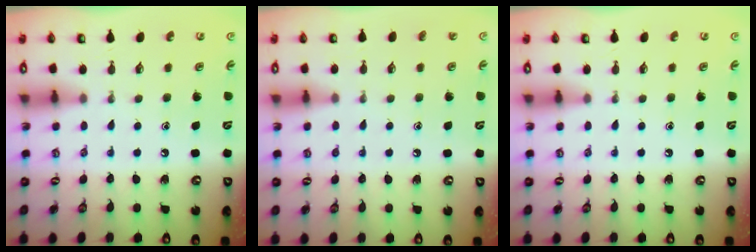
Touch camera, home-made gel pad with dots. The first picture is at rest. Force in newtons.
{"total": 1.7, "press": 1.7, "slide": 0.2}
{"total": 0.0}